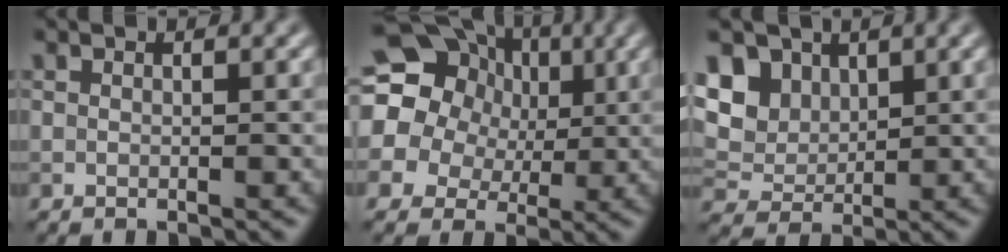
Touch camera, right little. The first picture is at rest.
{"total": 18.1, "force": [5.3, 15.8, 7.2], "torque": [-0.174, 0.031, 0.070]}
{"total": 7.3, "force": [3.4, 5.3, 3.7], "torque": [-0.098, 0.010, 0.056]}